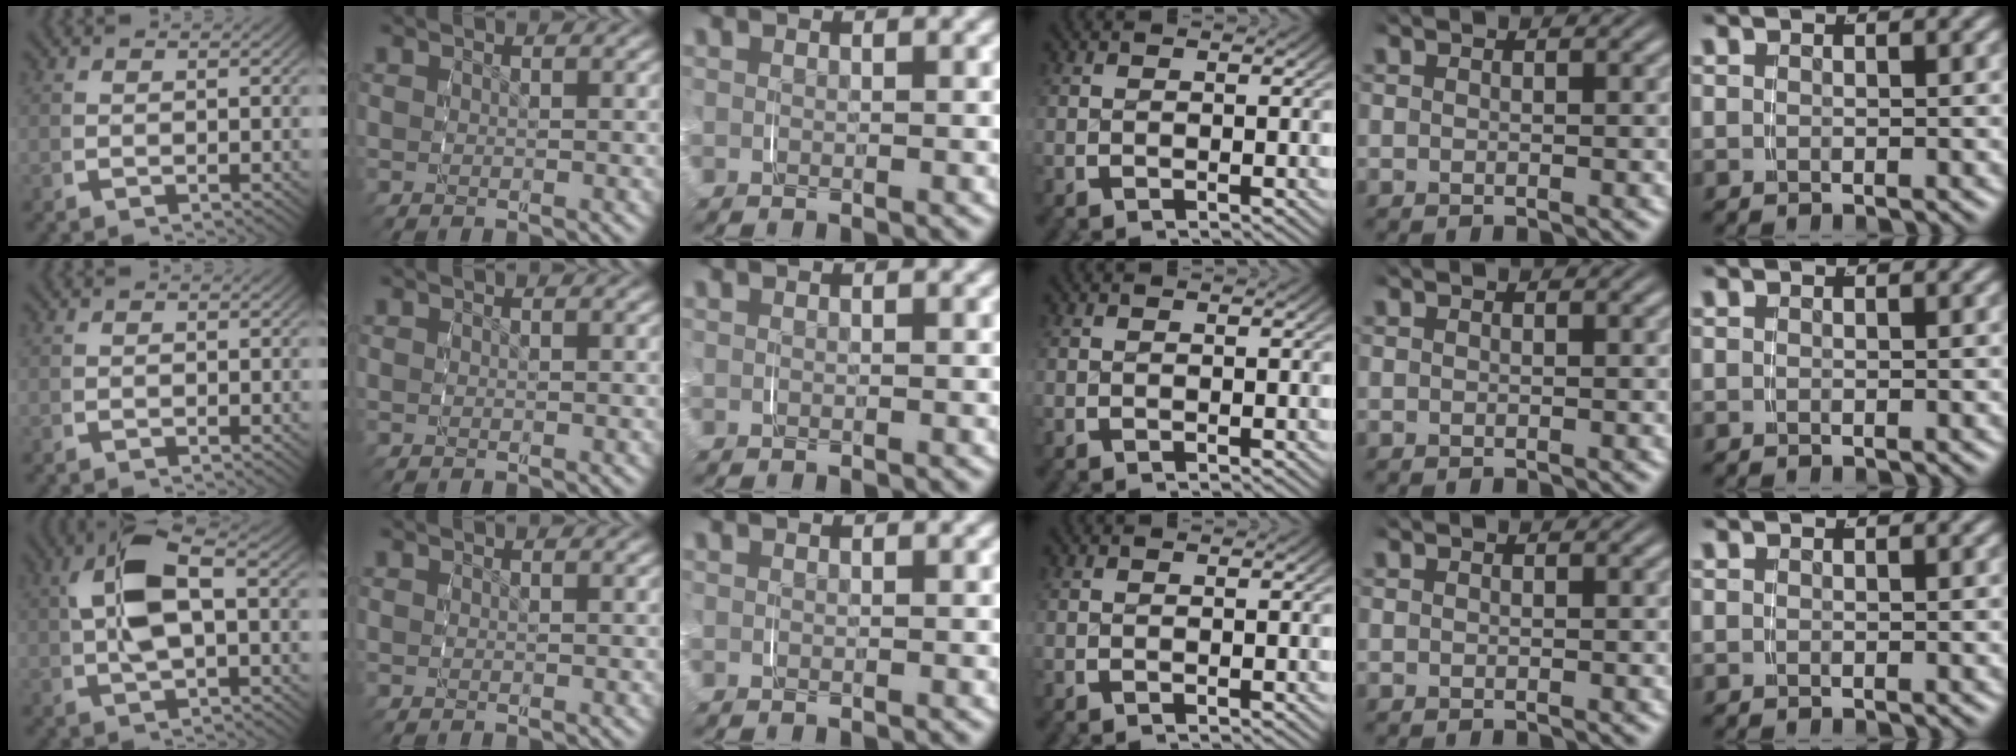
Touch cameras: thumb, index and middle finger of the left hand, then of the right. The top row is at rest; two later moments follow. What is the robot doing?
{"motion": "grasp_and_lifting", "object": "jar lid"}